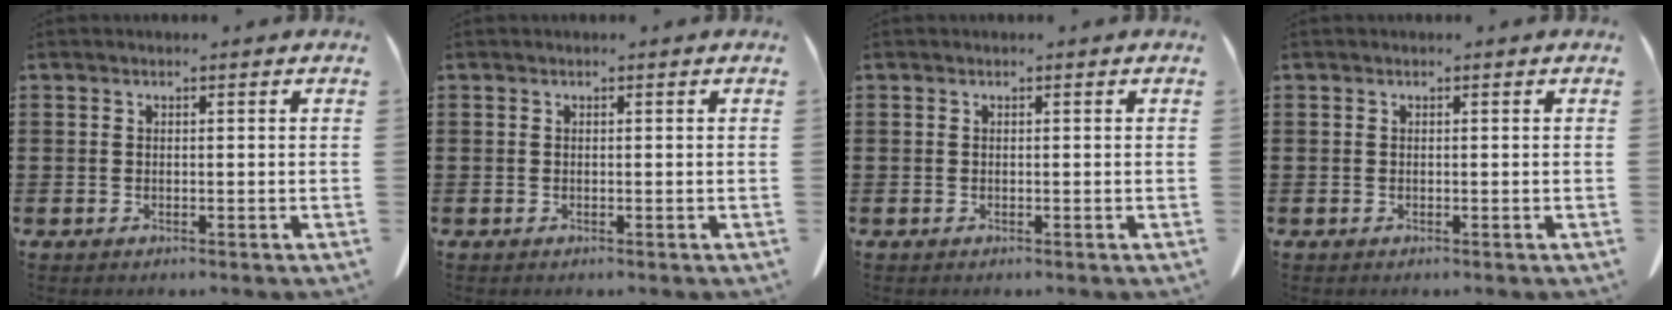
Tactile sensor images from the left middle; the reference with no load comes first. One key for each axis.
{"total": 0.0}
{"total": 0.0}
{"total": 0.0}